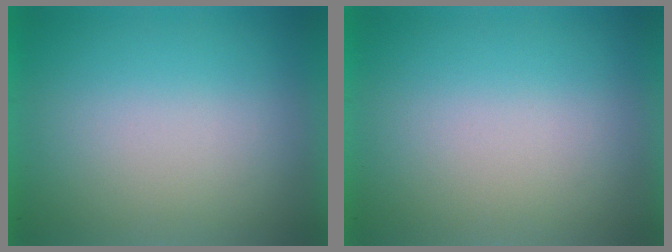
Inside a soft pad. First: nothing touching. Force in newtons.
{"total": 0.0}